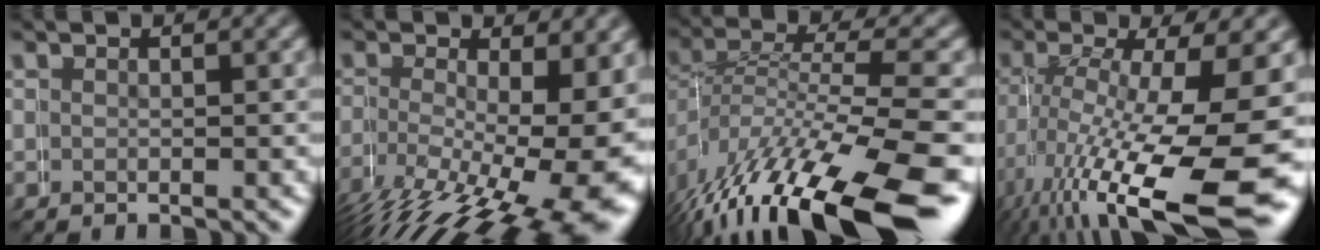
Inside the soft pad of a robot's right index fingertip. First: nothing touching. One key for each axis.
{"total": 7.9, "fx": -2.1, "fy": 3.1, "fz": 7.0, "tx": -0.096, "ty": -0.031, "tz": -0.011}
{"total": 9.6, "fx": -5.5, "fy": 3.8, "fz": 6.9, "tx": -0.135, "ty": -0.028, "tz": -0.063}
{"total": 10.6, "fx": -3.8, "fy": 4.2, "fz": 8.9, "tx": -0.149, "ty": -0.040, "tz": -0.029}